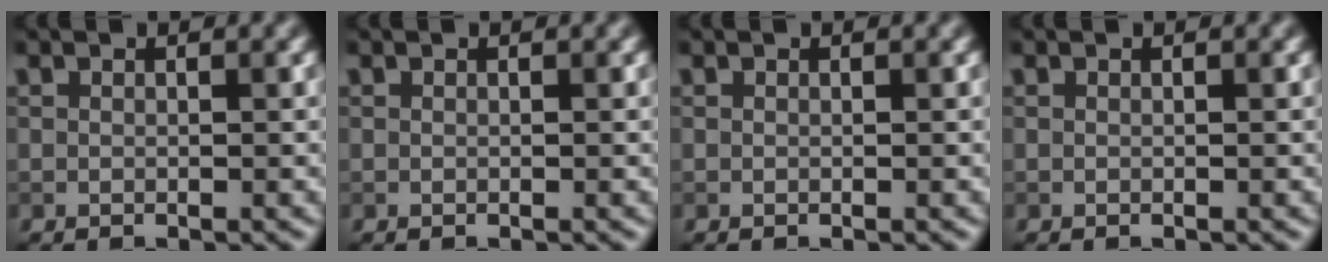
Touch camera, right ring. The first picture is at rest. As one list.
[{"total": 0.0}, {"total": 0.0}, {"total": 0.0}]